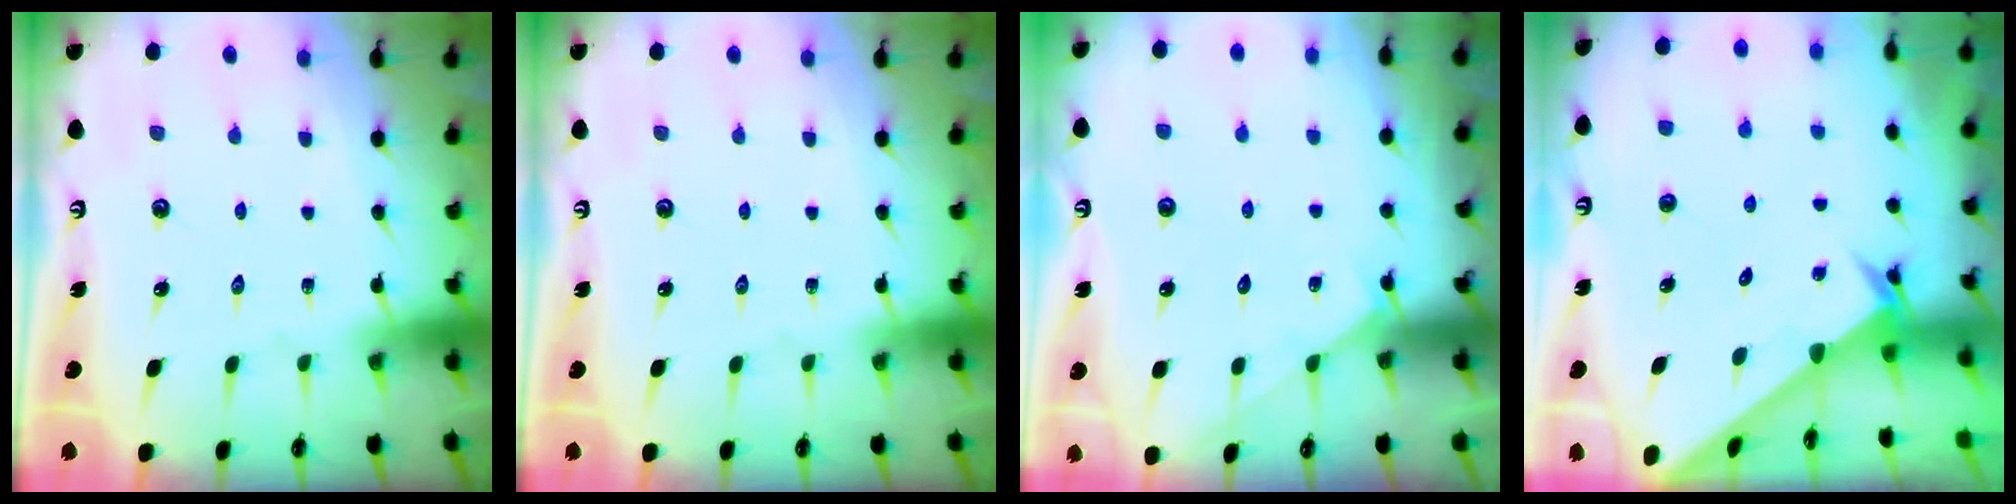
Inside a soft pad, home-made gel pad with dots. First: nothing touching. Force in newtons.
{"total": 0.0}
{"total": 2.6, "press": 2.5, "slide": 0.4}
{"total": 2.6, "press": 2.6, "slide": 0.2}